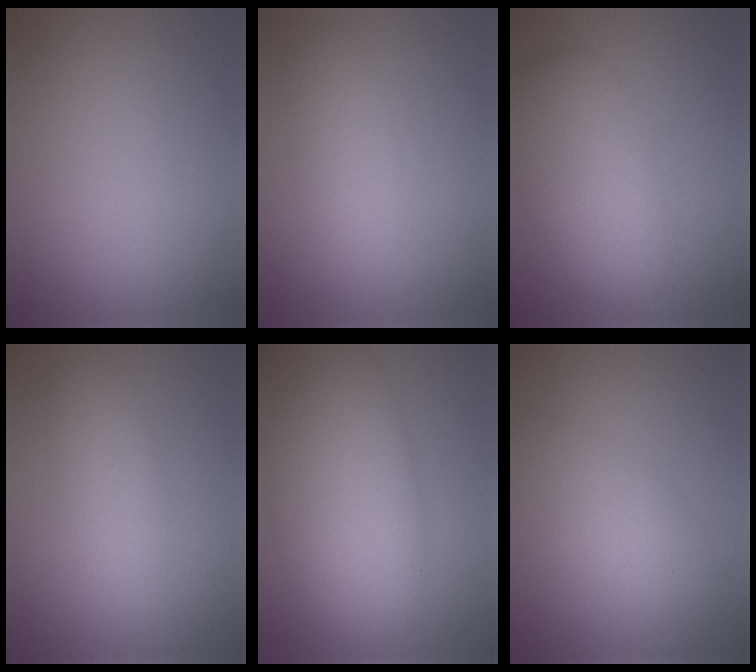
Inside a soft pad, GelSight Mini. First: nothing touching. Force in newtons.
{"total": 2.7, "press": 2.7, "slide": 0.0}
{"total": 6.1, "press": 6.1, "slide": 0.4}
{"total": 2.9, "press": 2.9, "slide": 0.1}
{"total": 10.0, "press": 10.0, "slide": 0.3}
{"total": 3.7, "press": 3.7, "slide": 0.2}